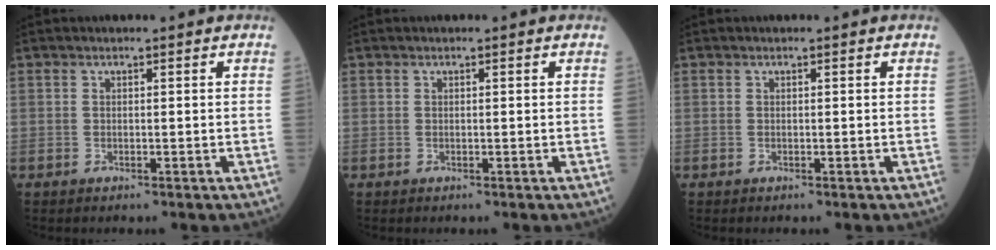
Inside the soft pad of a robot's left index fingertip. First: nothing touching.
{"total": 0.0}
{"total": 0.0}